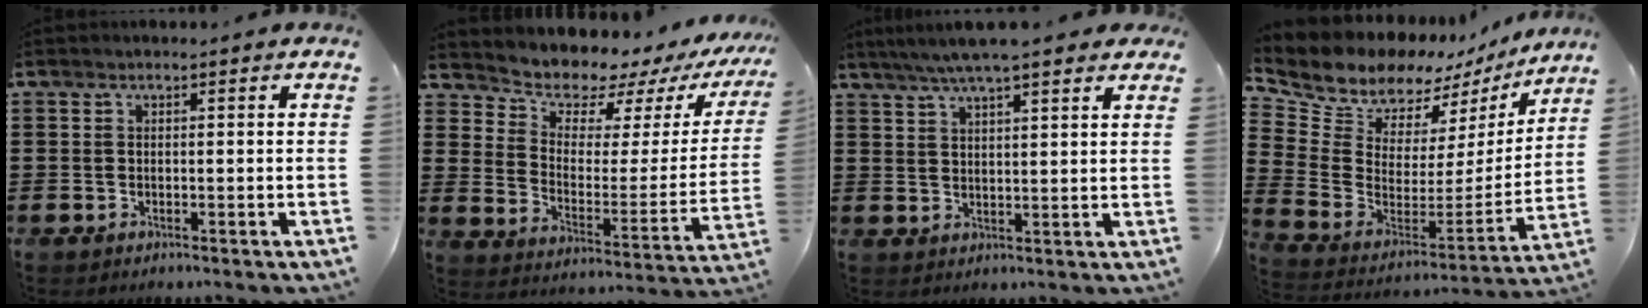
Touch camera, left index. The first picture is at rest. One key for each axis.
{"total": 6.4, "fx": 6.0, "fy": 2.2, "fz": 0.8, "tx": -0.047, "ty": -0.056, "tz": 0.102}
{"total": 5.9, "fx": 4.8, "fy": 0.5, "fz": 3.3, "tx": -0.076, "ty": -0.006, "tz": 0.086}
{"total": 9.8, "fx": 9.0, "fy": 3.7, "fz": 1.6, "tx": -0.090, "ty": -0.068, "tz": 0.161}